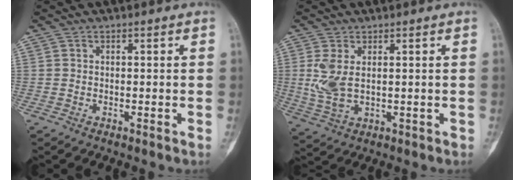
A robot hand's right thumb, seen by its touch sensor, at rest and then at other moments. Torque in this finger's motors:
{"motor_torque": [0.05, 0.13, 0.47, 0.45, 0.05]}